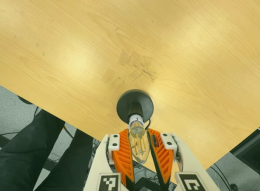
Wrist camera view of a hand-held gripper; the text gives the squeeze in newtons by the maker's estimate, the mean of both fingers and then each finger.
{"total": 11.1, "left": 11.1, "right": 11.2}